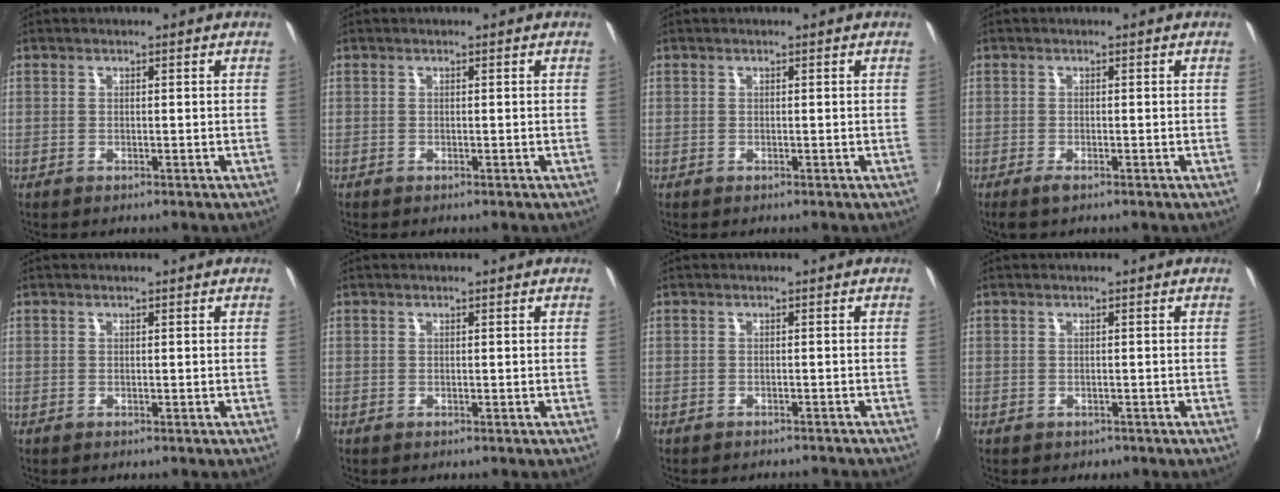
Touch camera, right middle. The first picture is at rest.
{"total": 0.0}
{"total": 0.0}
{"total": 1.7, "force": [-1.1, 0.4, 1.2], "torque": [-0.024, -0.007, -0.021]}
{"total": 0.0}
{"total": 0.0}
{"total": 4.4, "force": [-4.1, 1.1, 1.3], "torque": [-0.030, -0.010, -0.054]}
{"total": 1.0, "force": [-0.5, 0.9, 0.2], "torque": [-0.006, -0.003, -0.005]}